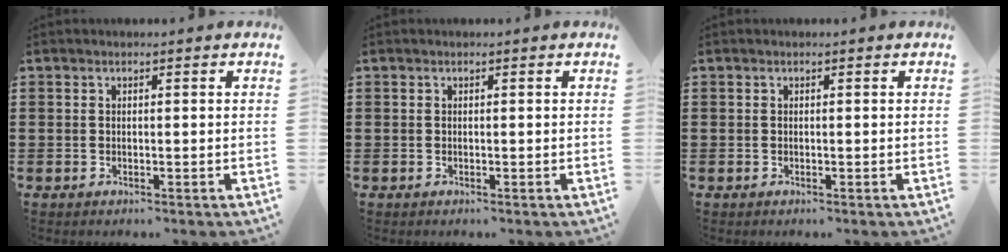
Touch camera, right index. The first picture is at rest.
{"total": 0.0}
{"total": 0.0}